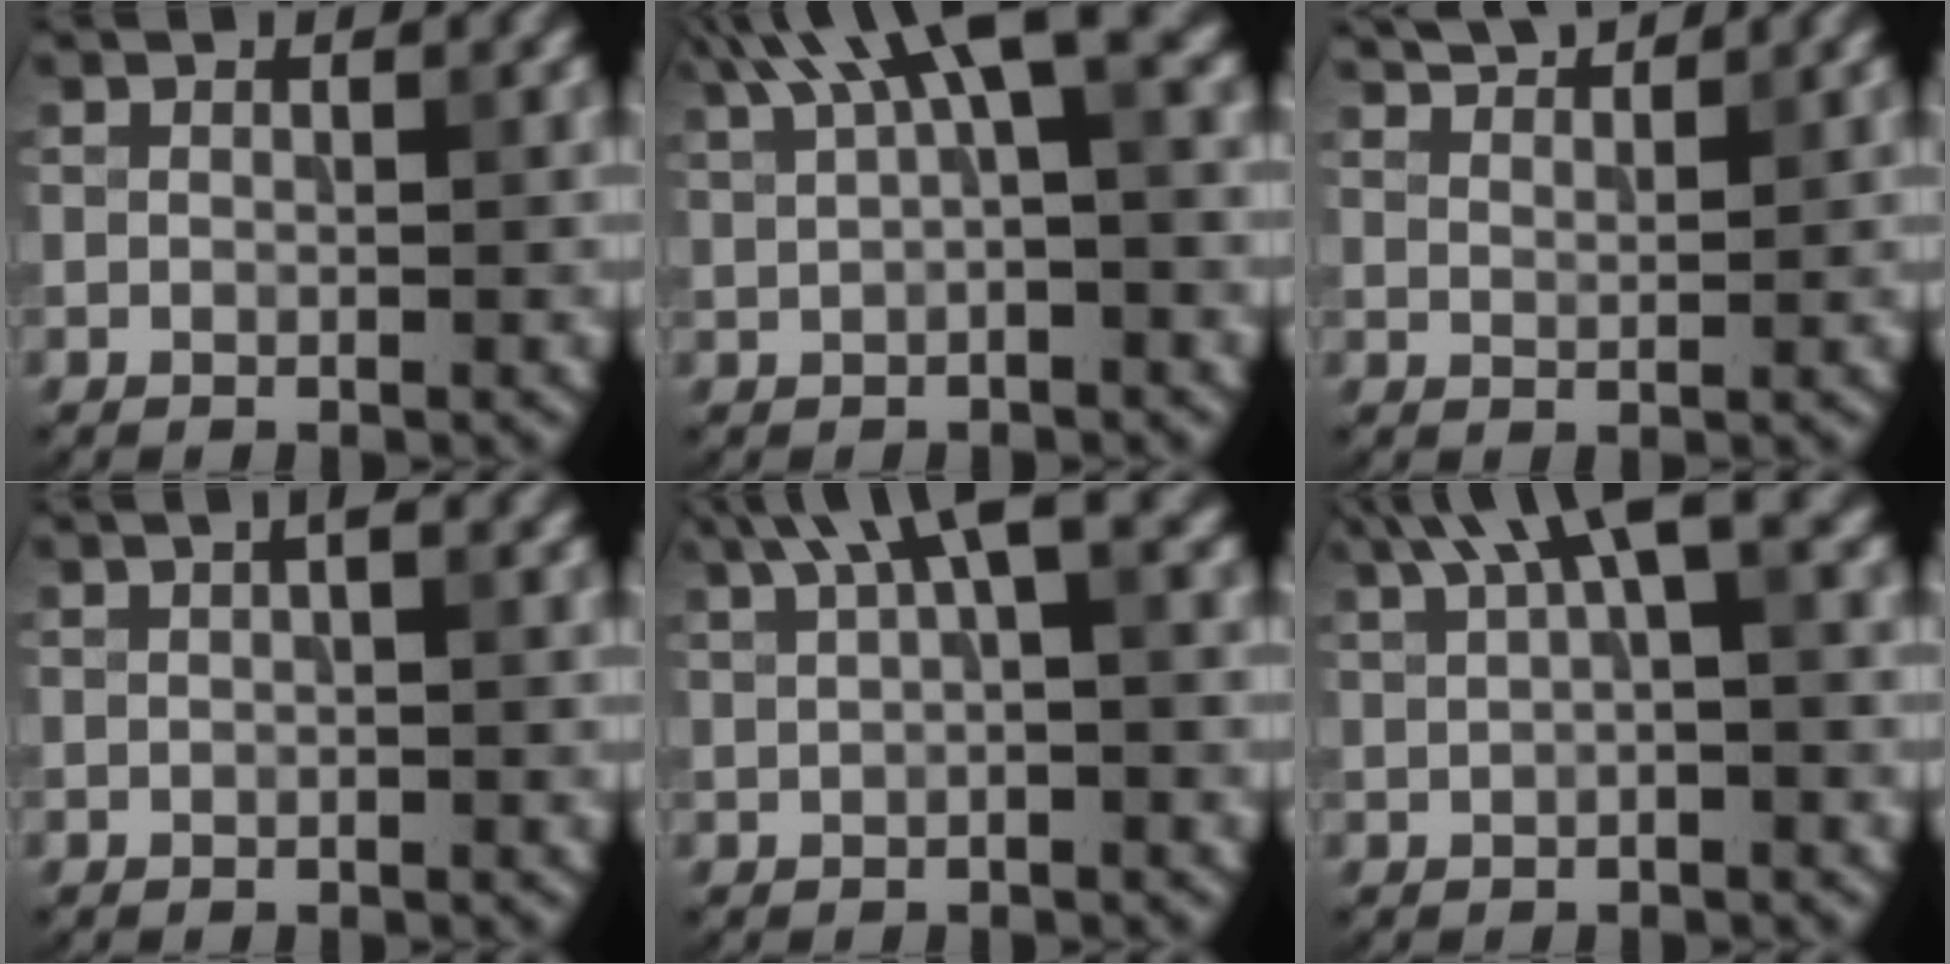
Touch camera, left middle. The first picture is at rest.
{"total": 7.4, "force": [3.6, 1.9, 6.2], "torque": [-0.100, 0.022, 0.063]}
{"total": 3.7, "force": [3.3, 0.6, 1.3], "torque": [-0.014, 0.007, 0.049]}
{"total": 0.9, "force": [0.3, 0.1, 0.8], "torque": [-0.016, 0.007, 0.004]}
{"total": 4.9, "force": [2.5, 1.1, 4.1], "torque": [-0.065, 0.016, 0.039]}
{"total": 5.6, "force": [2.8, 1.3, 4.6], "torque": [-0.072, 0.018, 0.046]}